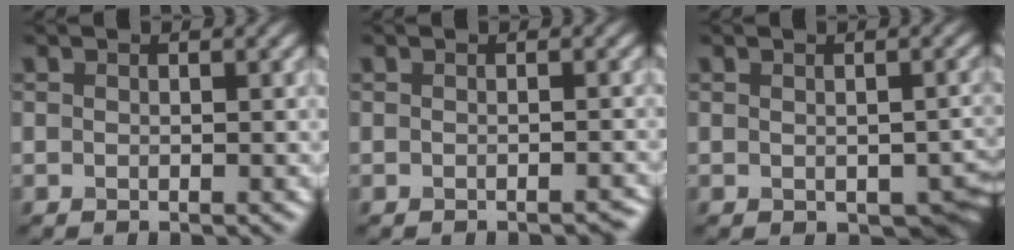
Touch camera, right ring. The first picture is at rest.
{"total": 1.2, "force": [-1.1, 0.2, 0.5], "torque": [0.002, 0.003, -0.014]}
{"total": 3.8, "force": [-0.9, 2.2, 2.9], "torque": [-0.038, -0.019, -0.001]}